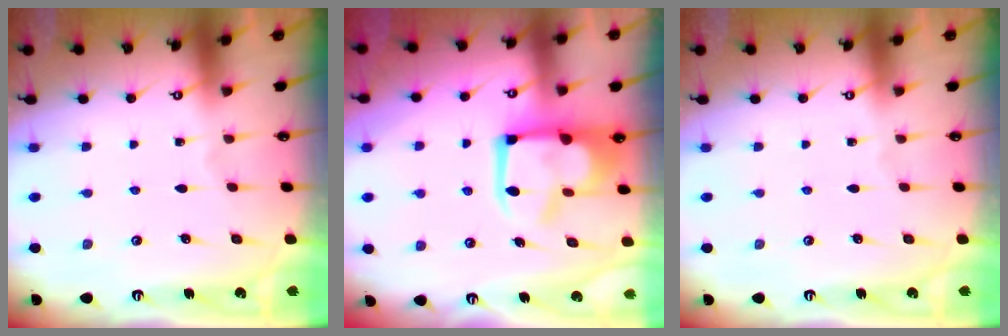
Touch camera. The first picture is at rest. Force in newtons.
{"total": 11.2, "press": 11.1, "slide": 1.4}
{"total": 0.0}